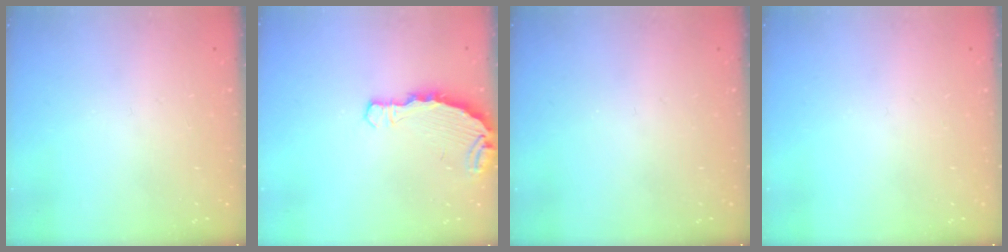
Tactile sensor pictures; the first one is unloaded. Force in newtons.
{"total": 4.9, "press": 4.8, "slide": 0.5}
{"total": 0.0}
{"total": 0.0}